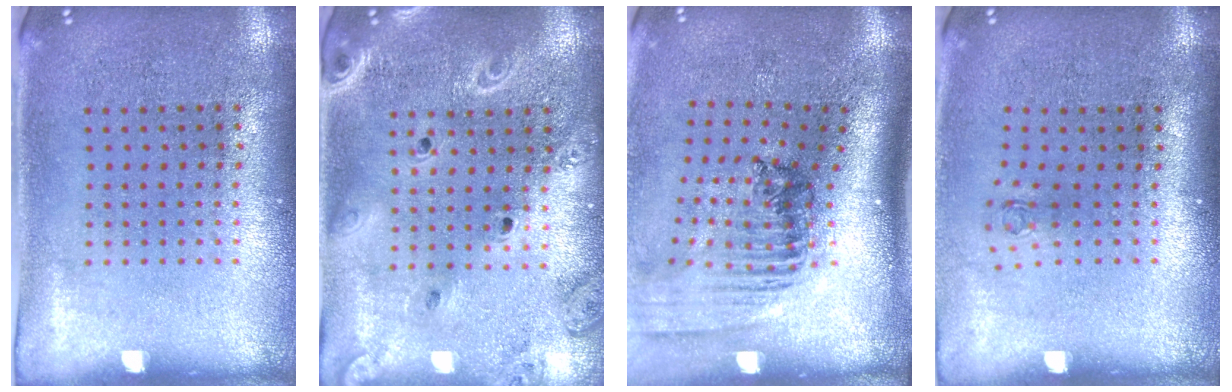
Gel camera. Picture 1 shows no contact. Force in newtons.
{"total": 2.1, "press": 1.9, "slide": 0.9}
{"total": 1.8, "press": 1.4, "slide": 1.2}
{"total": 0.6, "press": 0.3, "slide": 0.6}